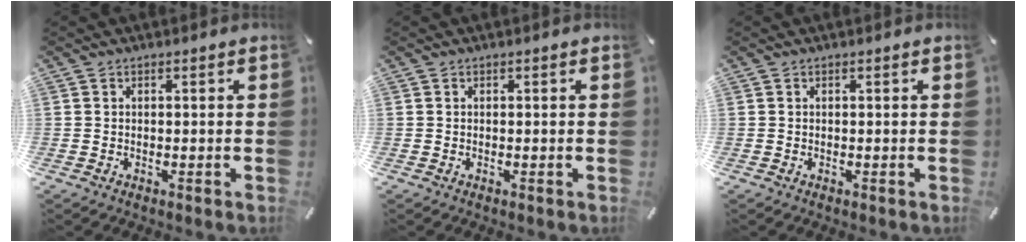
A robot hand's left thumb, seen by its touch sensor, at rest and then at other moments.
{"total": 0.0}
{"total": 0.0}